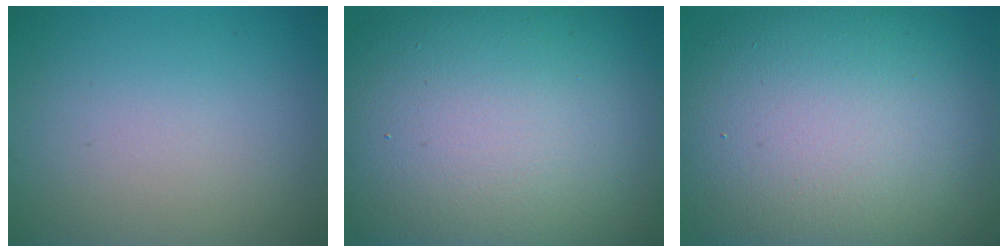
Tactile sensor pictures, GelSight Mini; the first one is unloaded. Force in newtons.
{"total": 18.7, "press": 18.7, "slide": 0.8}
{"total": 15.6, "press": 15.6, "slide": 1.1}